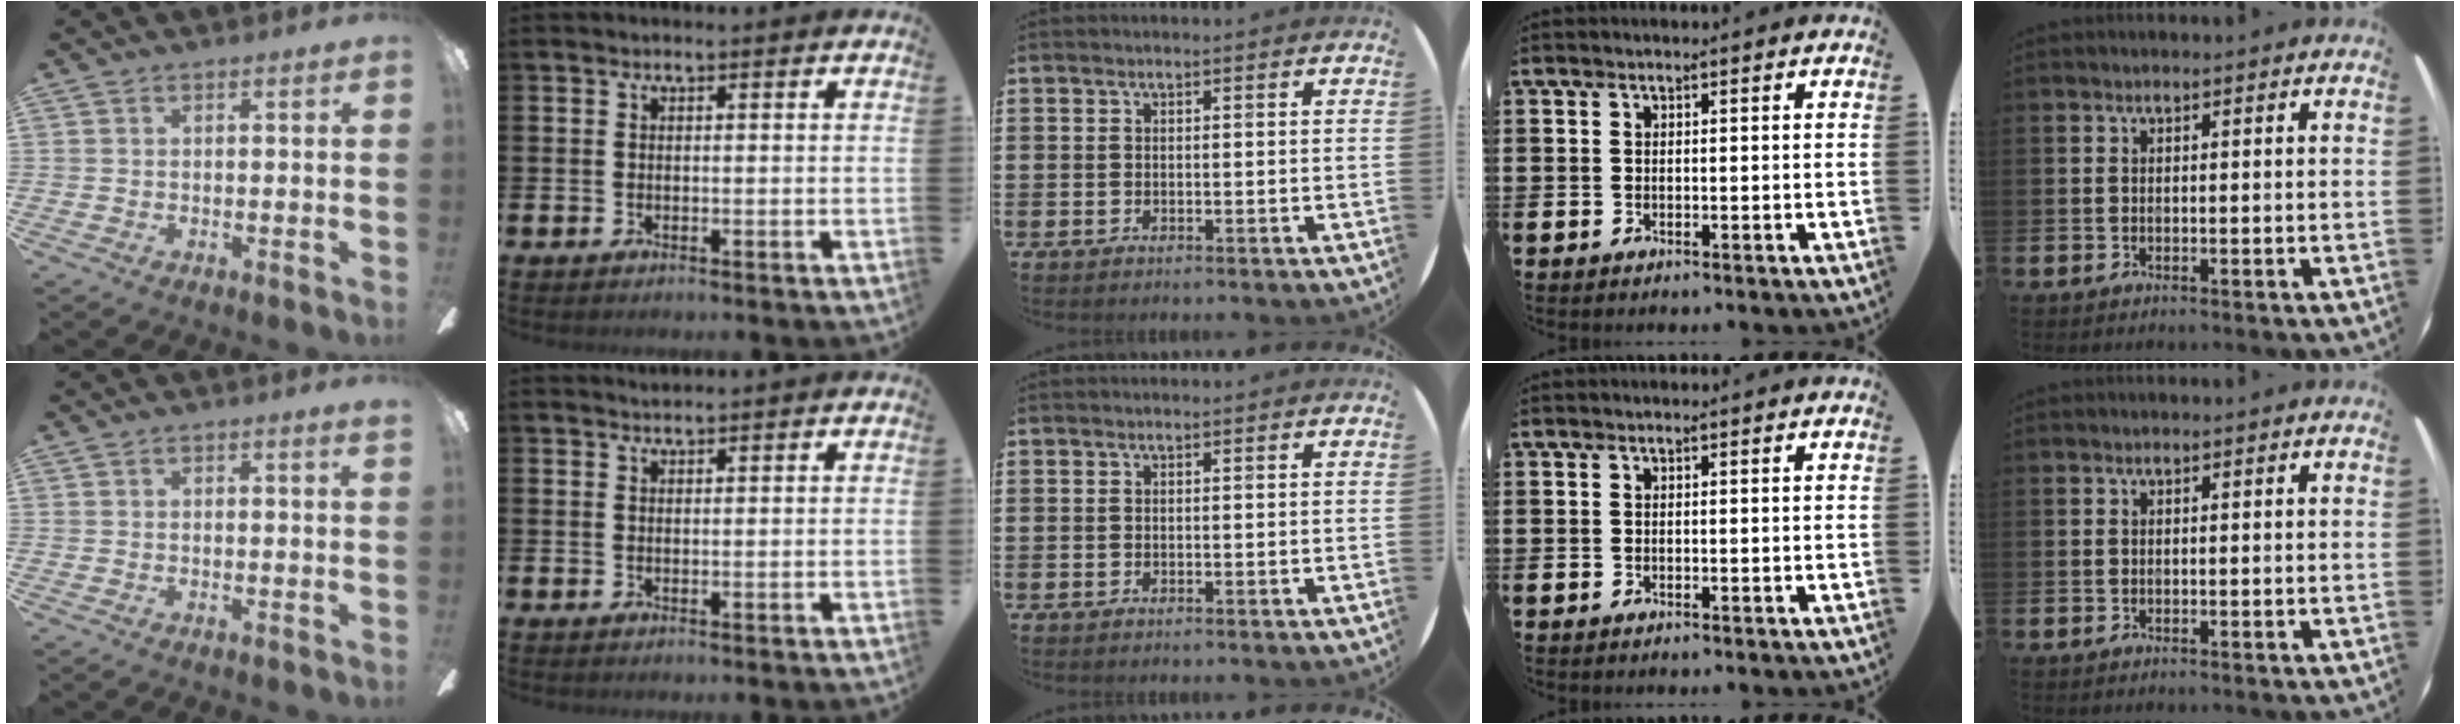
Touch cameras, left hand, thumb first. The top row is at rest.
{"thumb": {"total": 0.8, "force": [0.4, 0.0, 0.7], "torque": [-0.006, -0.003, 0.004]}, "index": {"total": 1.0, "force": [1.0, 0.0, -0.1], "torque": [0.002, 0.001, 0.019]}}